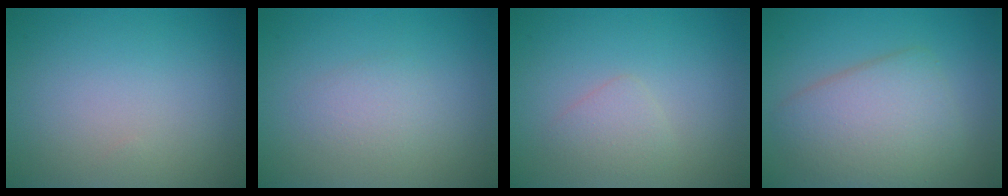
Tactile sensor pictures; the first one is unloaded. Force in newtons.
{"total": 1.6, "press": 1.6, "slide": 0.1}
{"total": 1.6, "press": 1.6, "slide": 0.1}
{"total": 5.6, "press": 5.6, "slide": 0.3}